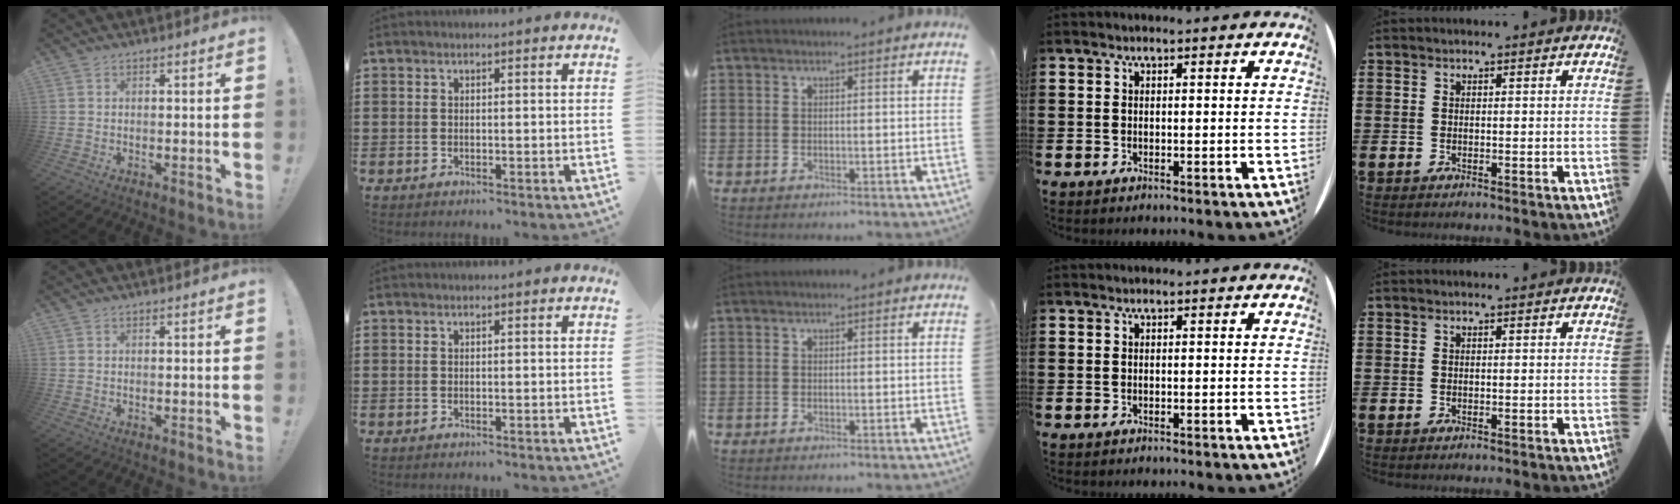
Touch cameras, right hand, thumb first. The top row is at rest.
{}